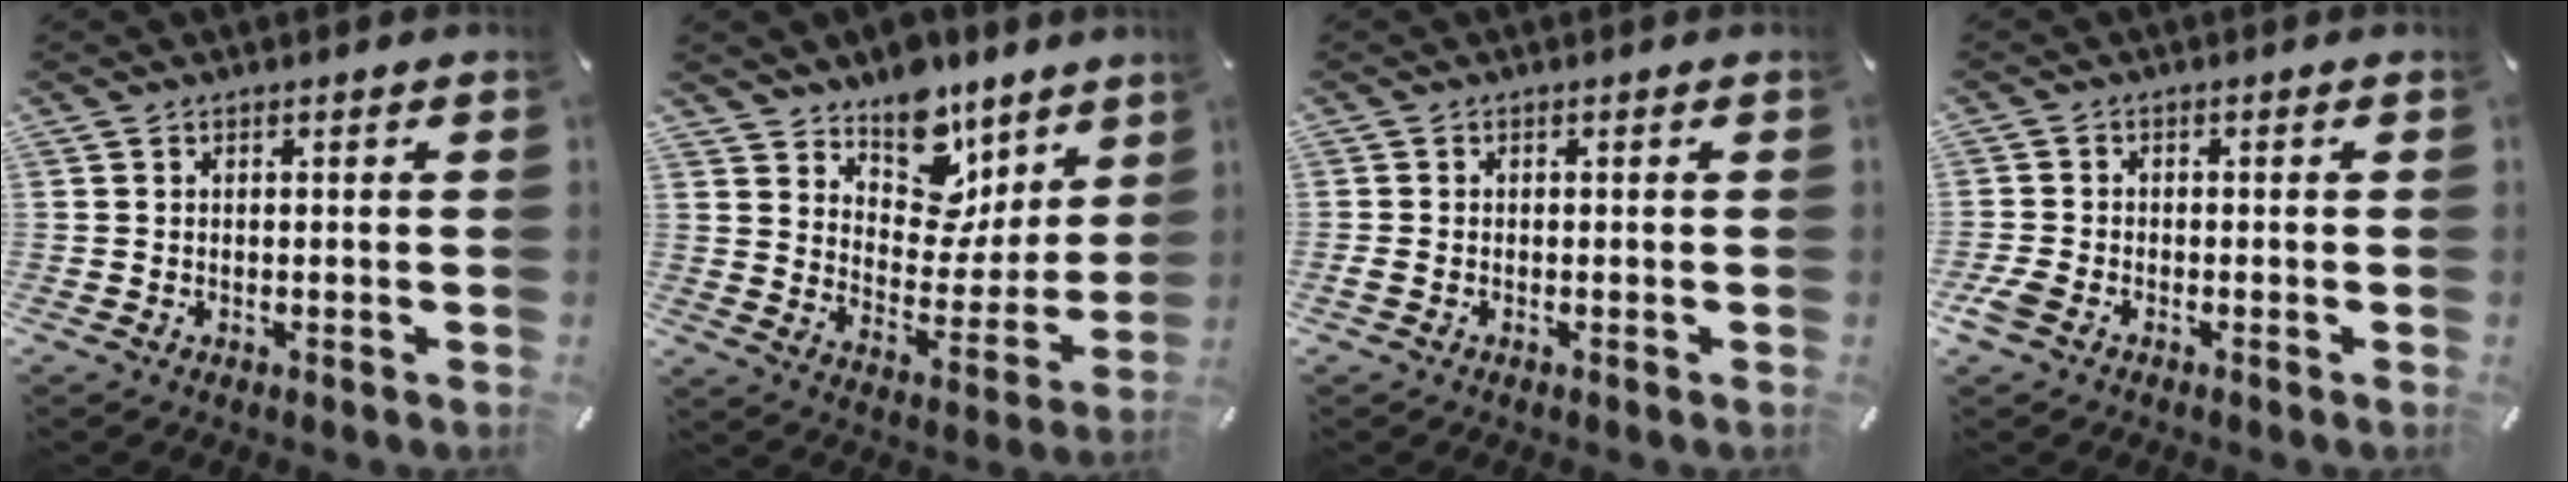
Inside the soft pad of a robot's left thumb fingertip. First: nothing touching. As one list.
[{"total": 13.6, "force": [9.8, 8.5, 4.1], "torque": [-0.055, -0.098, 0.180]}, {"total": 0.9, "force": [-0.4, 0.5, 0.6], "torque": [-0.012, -0.001, -0.008]}, {"total": 3.0, "force": [-1.7, 1.9, 1.5], "torque": [-0.045, 0.000, -0.036]}]